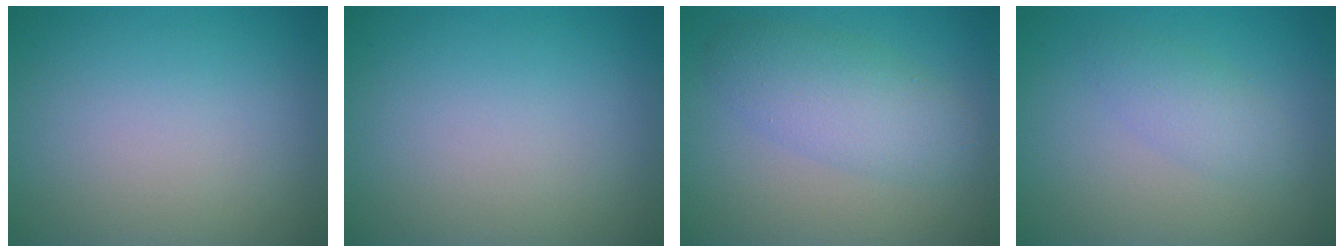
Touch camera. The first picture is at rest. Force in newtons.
{"total": 0.0}
{"total": 4.3, "press": 4.3, "slide": 0.1}
{"total": 2.1, "press": 2.1, "slide": 0.1}